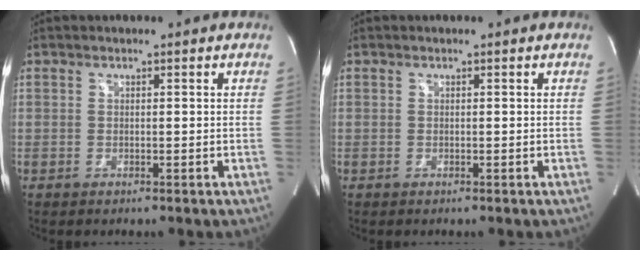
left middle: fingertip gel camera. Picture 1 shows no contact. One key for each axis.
{"total": 0.0}